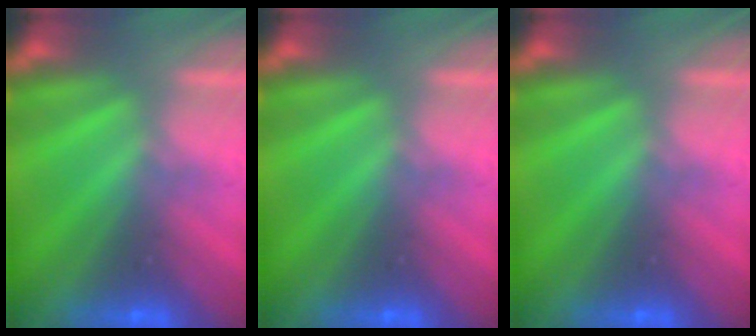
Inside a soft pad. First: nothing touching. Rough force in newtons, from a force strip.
{"total": 0.0}
{"total": 0.0}